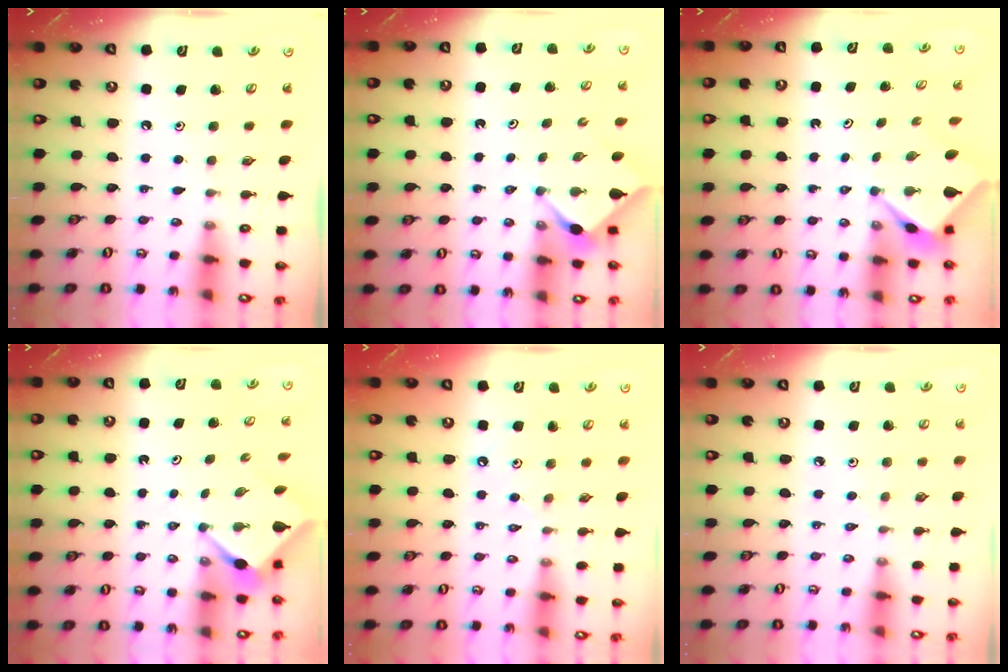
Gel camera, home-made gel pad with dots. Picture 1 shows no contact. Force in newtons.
{"total": 2.9, "press": 2.9, "slide": 0.3}
{"total": 2.5, "press": 2.5, "slide": 0.2}
{"total": 2.6, "press": 2.6, "slide": 0.0}
{"total": 2.6, "press": 2.6, "slide": 0.4}
{"total": 1.1, "press": 1.0, "slide": 0.4}